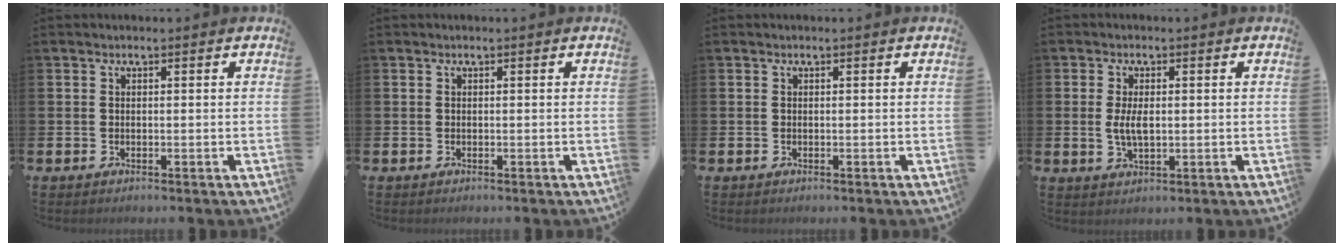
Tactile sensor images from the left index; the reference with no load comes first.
{"total": 0.0}
{"total": 0.0}
{"total": 3.5, "force": [0.2, 1.6, 3.1], "torque": [-0.054, 0.002, 0.001]}